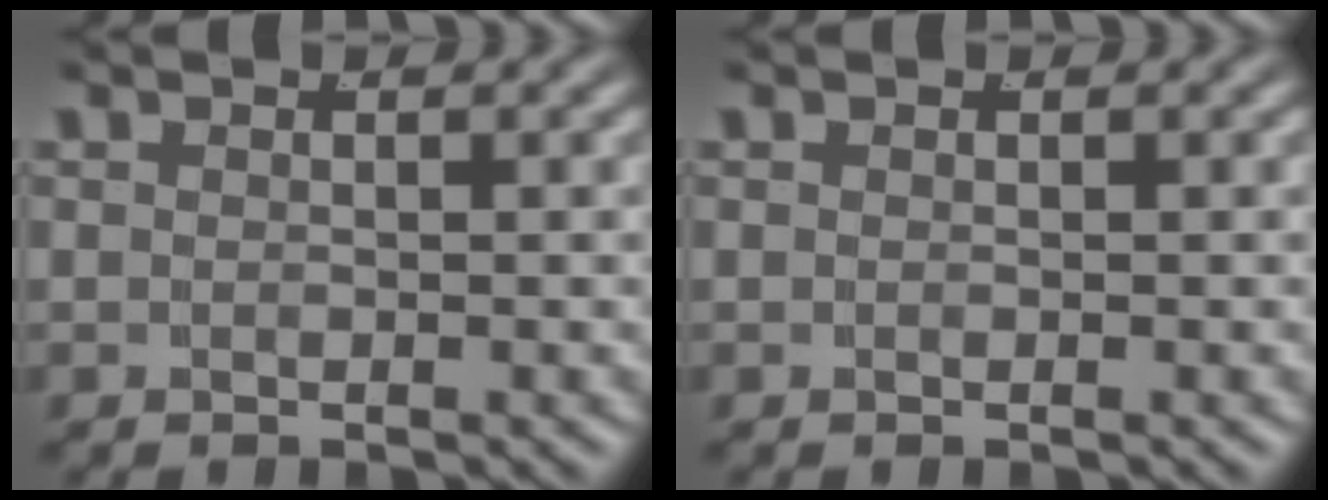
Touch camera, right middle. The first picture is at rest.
{"total": 0.0}